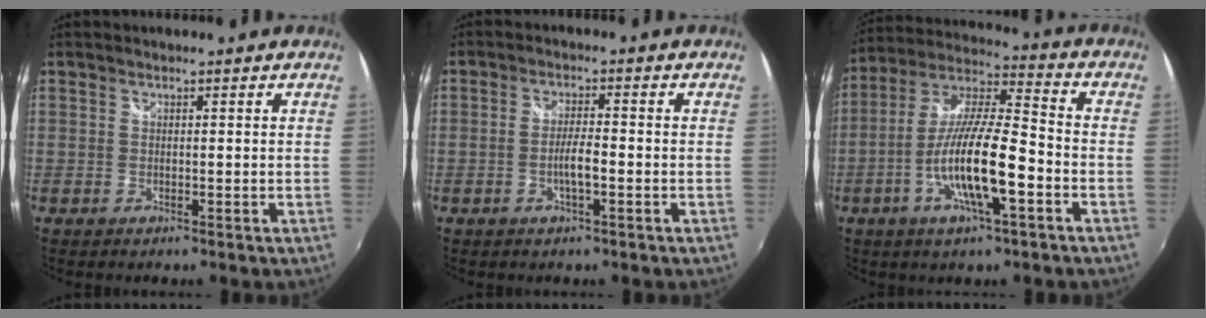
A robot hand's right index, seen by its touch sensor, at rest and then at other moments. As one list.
[{"total": 3.6, "force": [-1.3, 0.5, 3.3], "torque": [-0.065, 0.001, -0.024]}, {"total": 14.3, "force": [-5.2, 2.6, 13.1], "torque": [-0.261, -0.004, -0.101]}]